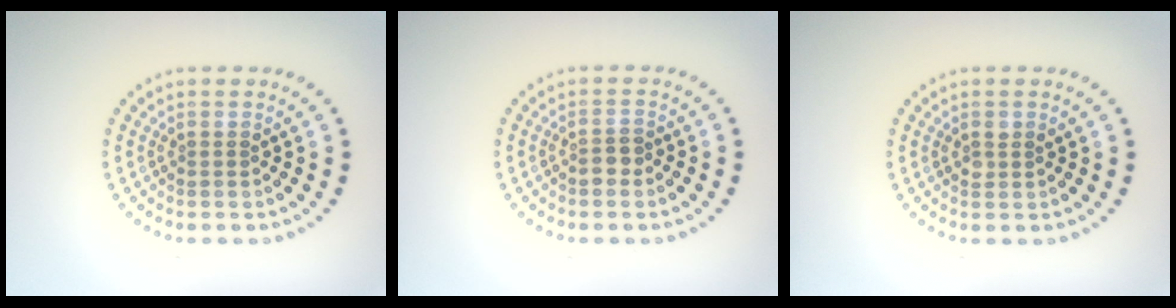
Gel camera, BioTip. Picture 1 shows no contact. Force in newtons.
{"total": 1.5, "press": 1.3, "slide": 0.7}
{"total": 1.0, "press": 0.9, "slide": 0.3}